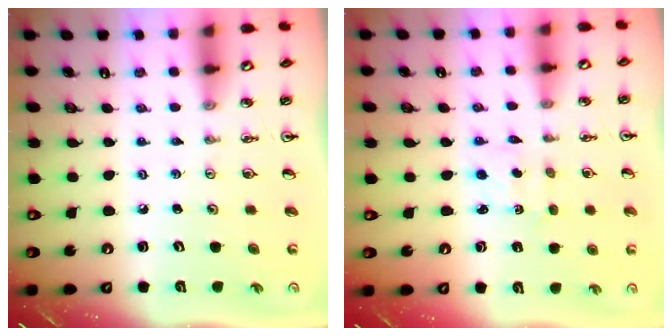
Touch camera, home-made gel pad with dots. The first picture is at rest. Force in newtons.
{"total": 1.3, "press": 1.2, "slide": 0.6}